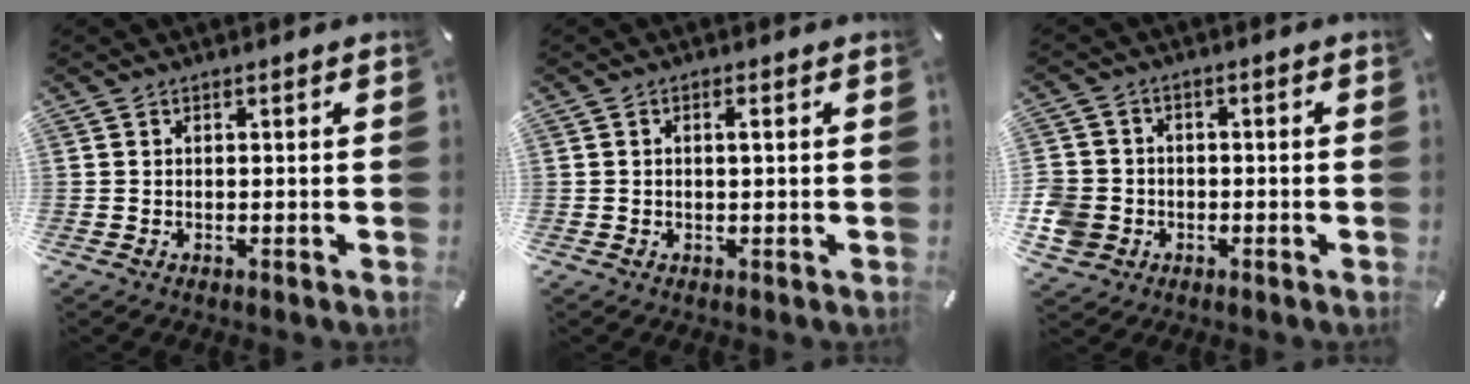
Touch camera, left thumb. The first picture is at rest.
{"total": 1.3, "force": [0.2, 0.5, 1.2], "torque": [-0.023, 0.003, 0.002]}
{"total": 6.7, "force": [-1.8, 6.1, 2.2], "torque": [-0.058, 0.009, -0.033]}